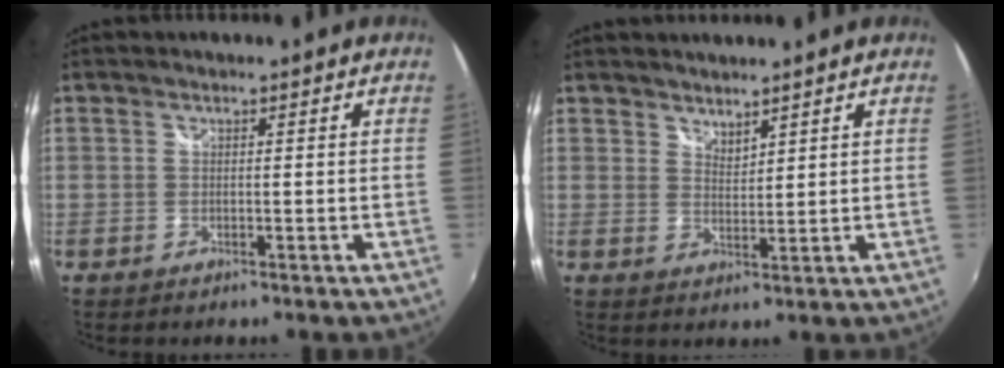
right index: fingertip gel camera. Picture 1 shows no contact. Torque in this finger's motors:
{"motor_torque": [-0.11, 0.09, -0.02, 0.00]}